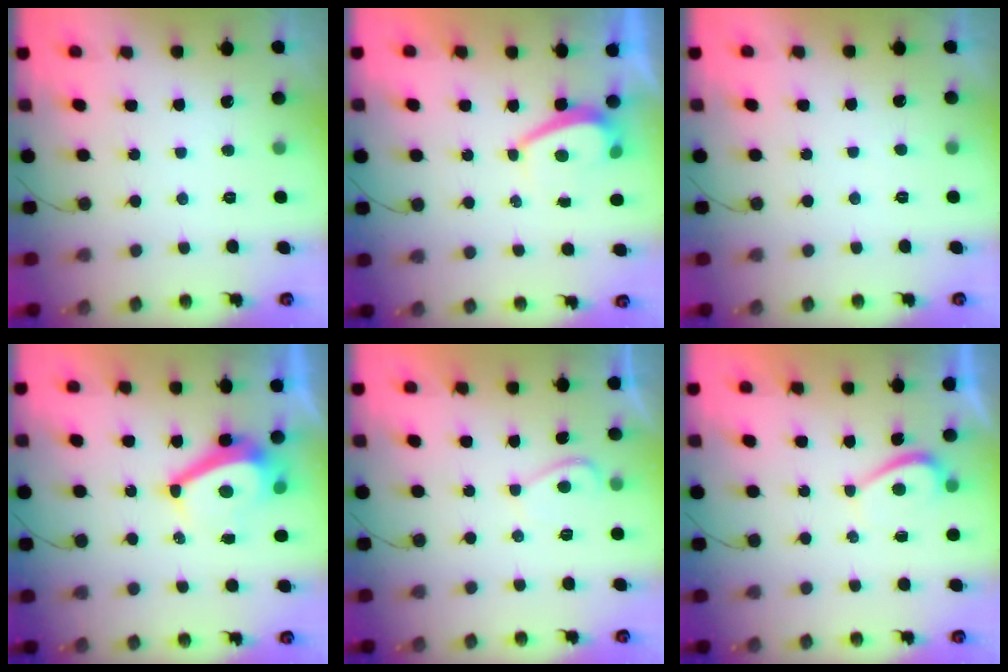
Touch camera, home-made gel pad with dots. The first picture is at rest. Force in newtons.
{"total": 1.7, "press": 1.6, "slide": 0.6}
{"total": 0.9, "press": 0.8, "slide": 0.4}
{"total": 7.7, "press": 7.7, "slide": 0.5}
{"total": 2.6, "press": 2.4, "slide": 0.8}
{"total": 1.1, "press": 1.0, "slide": 0.6}